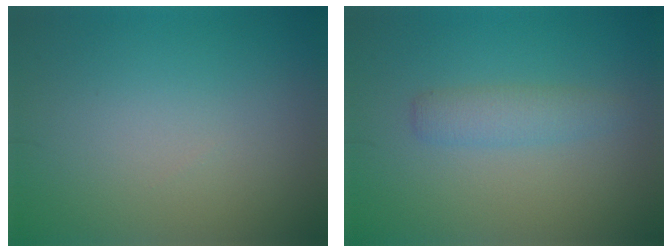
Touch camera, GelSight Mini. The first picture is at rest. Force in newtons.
{"total": 2.1, "press": 2.1, "slide": 0.1}